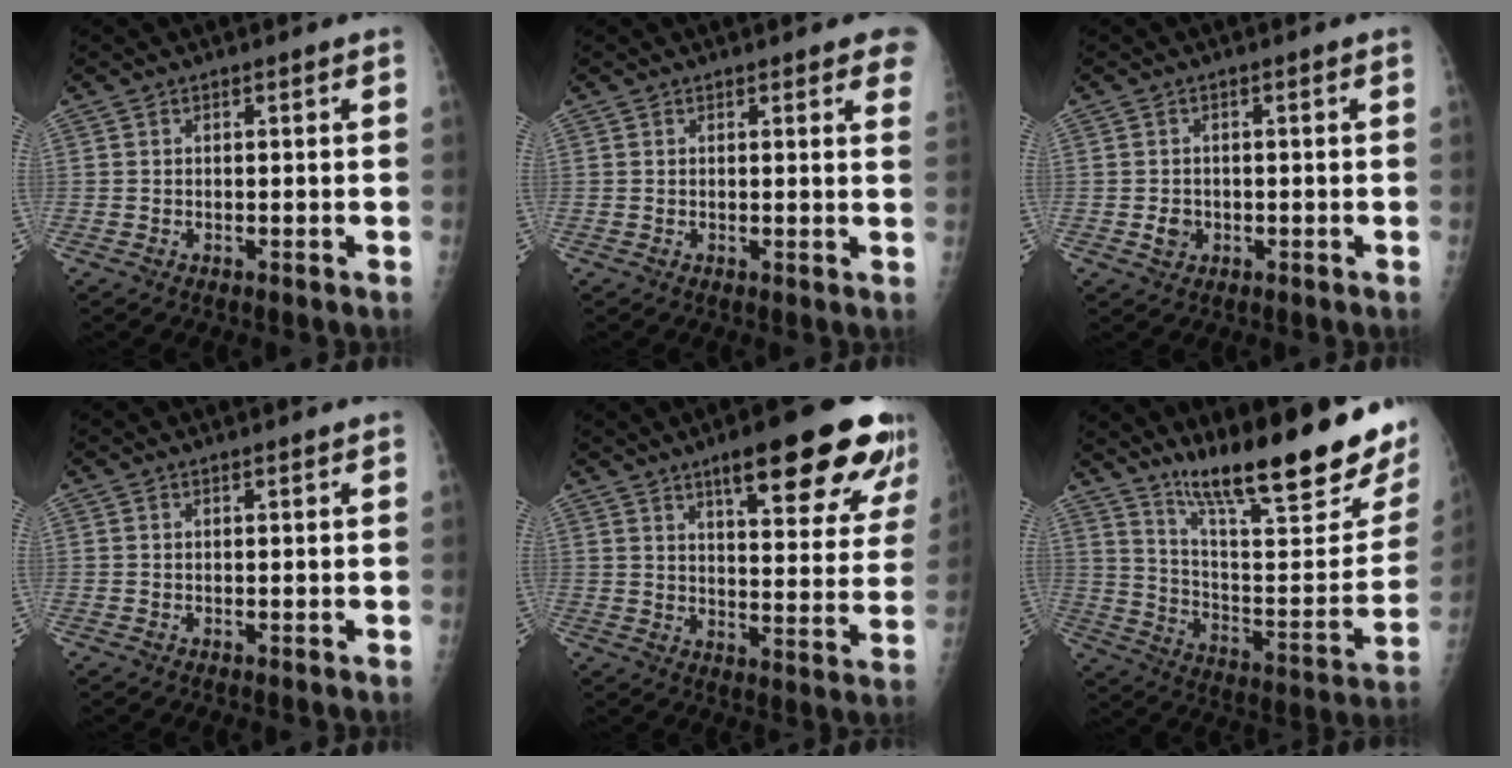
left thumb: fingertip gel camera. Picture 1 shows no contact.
{"total": 5.5, "force": [4.1, 1.5, 3.3], "torque": [-0.016, -0.008, 0.032]}
{"total": 2.3, "force": [-0.5, 2.0, 1.0], "torque": [-0.009, 0.003, -0.005]}
{"total": 0.6, "force": [0.5, 0.1, 0.2], "torque": [-0.006, -0.002, 0.008]}
{"total": 21.4, "force": [13.3, 5.4, 15.9], "torque": [-0.178, -0.047, 0.178]}
{"total": 28.8, "force": [19.3, 5.2, 20.7], "torque": [-0.289, -0.085, 0.302]}